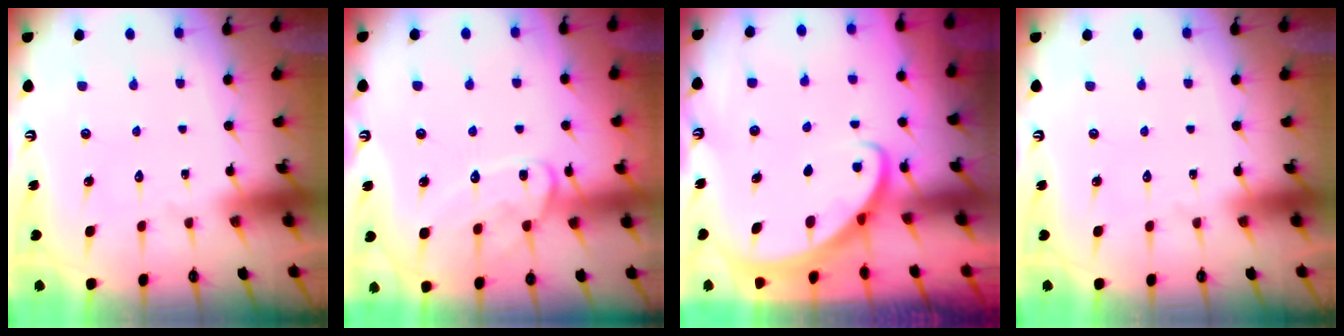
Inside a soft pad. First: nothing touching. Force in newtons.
{"total": 13.5, "press": 13.5, "slide": 1.1}
{"total": 2.8, "press": 2.8, "slide": 0.3}
{"total": 0.0}